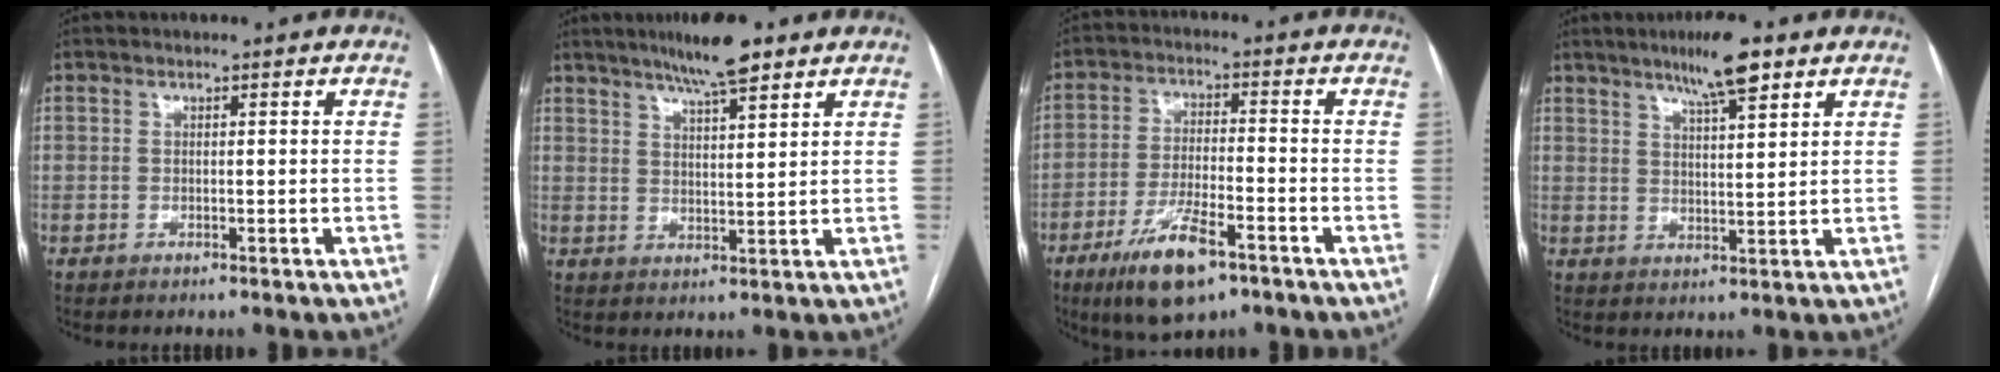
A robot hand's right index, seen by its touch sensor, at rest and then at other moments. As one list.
[{"total": 8.1, "force": [6.1, 1.0, 5.2], "torque": [-0.084, 0.009, 0.099]}, {"total": 10.6, "force": [-6.4, 2.8, 8.0], "torque": [-0.155, -0.016, -0.108]}, {"total": 7.4, "force": [5.1, 0.8, 5.3], "torque": [-0.092, 0.004, 0.084]}]